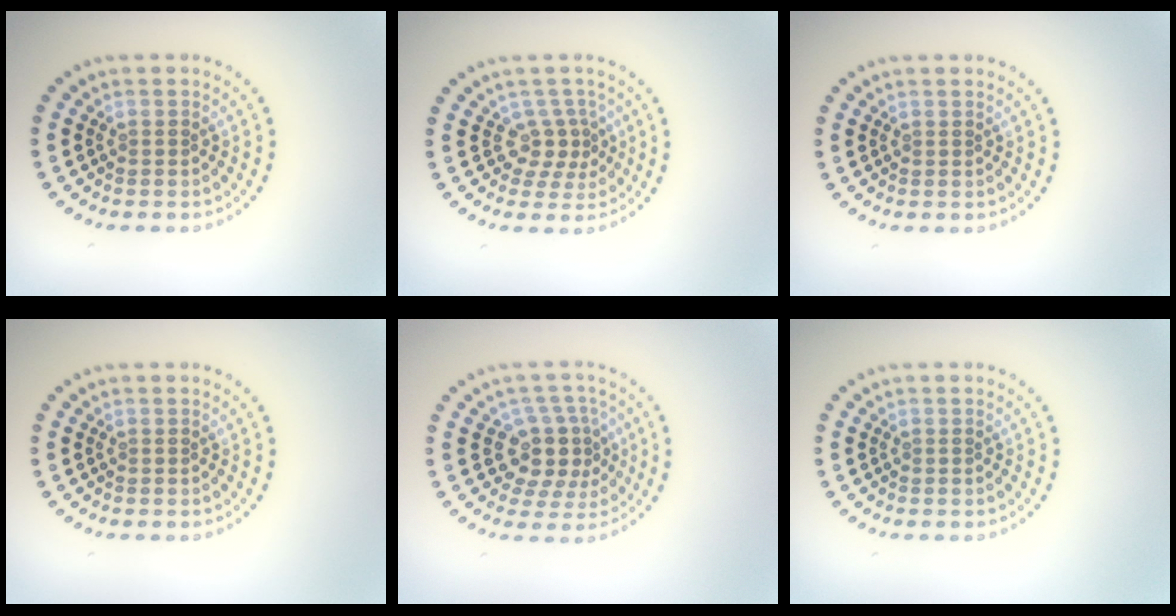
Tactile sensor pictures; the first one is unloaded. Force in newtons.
{"total": 2.5, "press": 1.6, "slide": 2.0}
{"total": 0.0}
{"total": 0.0}
{"total": 4.0, "press": 3.4, "slide": 2.2}
{"total": 0.0}